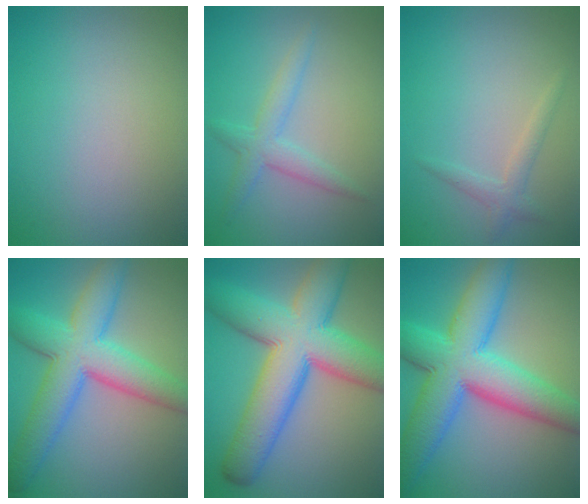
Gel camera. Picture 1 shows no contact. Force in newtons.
{"total": 2.8, "press": 2.8, "slide": 0.1}
{"total": 1.6, "press": 1.6, "slide": 0.1}
{"total": 9.0, "press": 9.0, "slide": 0.2}
{"total": 12.2, "press": 12.2, "slide": 0.3}
{"total": 11.6, "press": 11.6, "slide": 0.3}